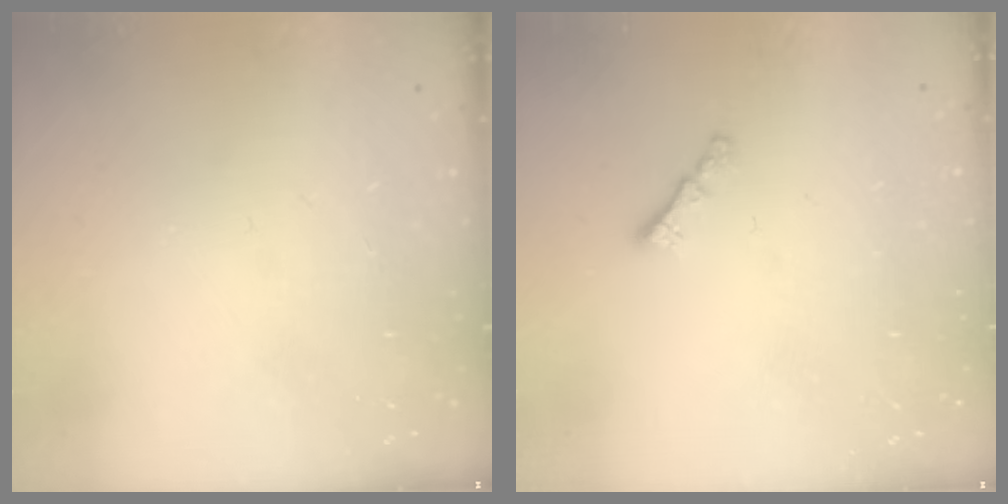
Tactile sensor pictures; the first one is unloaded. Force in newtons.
{"total": 0.6, "press": 0.5, "slide": 0.4}